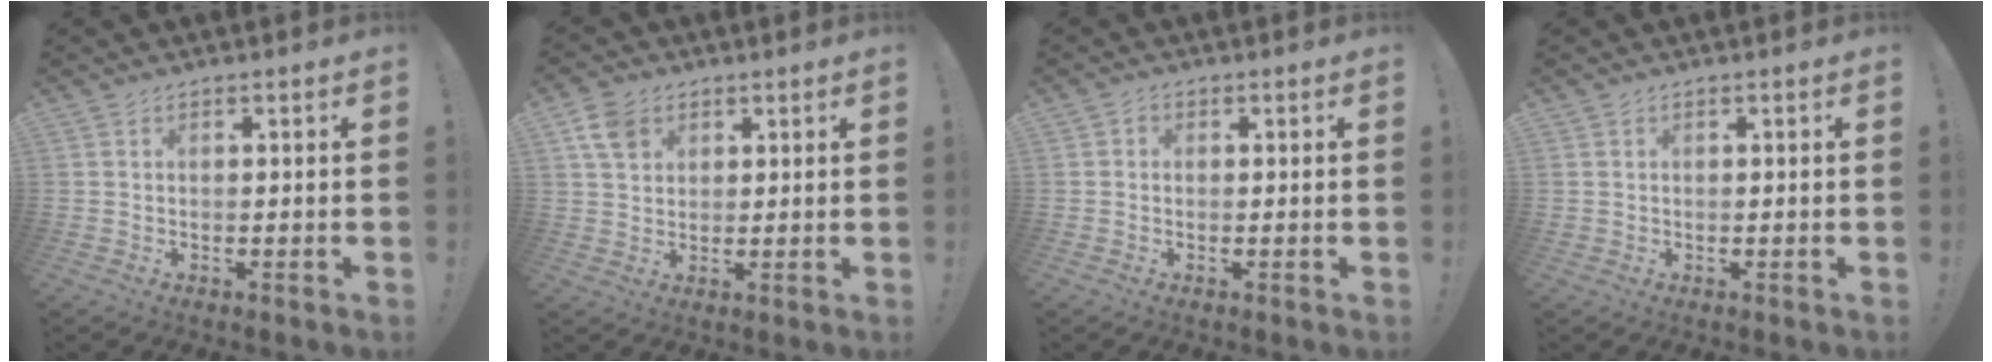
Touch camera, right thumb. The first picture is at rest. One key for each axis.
{"total": 7.1, "fx": 3.4, "fy": 5.1, "fz": 3.4, "tx": -0.058, "ty": -0.003, "tz": 0.069}
{"total": 1.1, "fx": -0.4, "fy": 0.8, "fz": 0.6, "tx": -0.019, "ty": 0.008, "tz": -0.006}
{"total": 0.6, "fx": -0.1, "fy": 0.5, "fz": 0.1, "tx": -0.010, "ty": 0.005, "tz": 0.000}